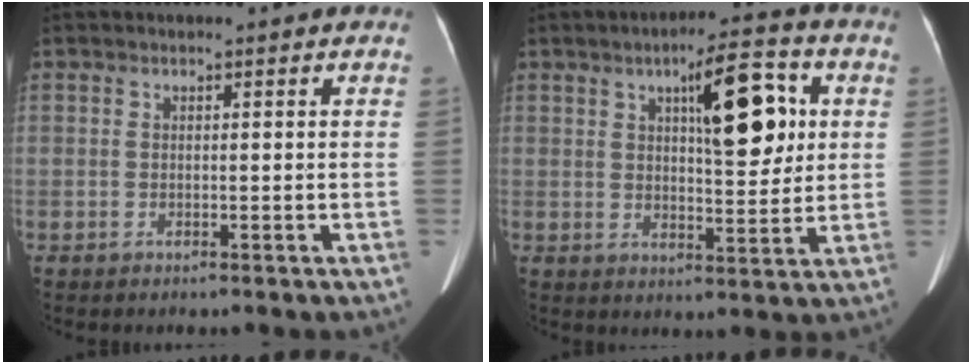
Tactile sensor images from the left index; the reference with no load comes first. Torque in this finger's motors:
{"motor_torque": [1.42, -0.63, 0.49, 0.19]}